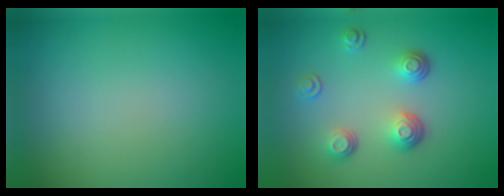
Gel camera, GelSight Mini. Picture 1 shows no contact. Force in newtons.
{"total": 3.5, "press": 2.7, "slide": 2.3}